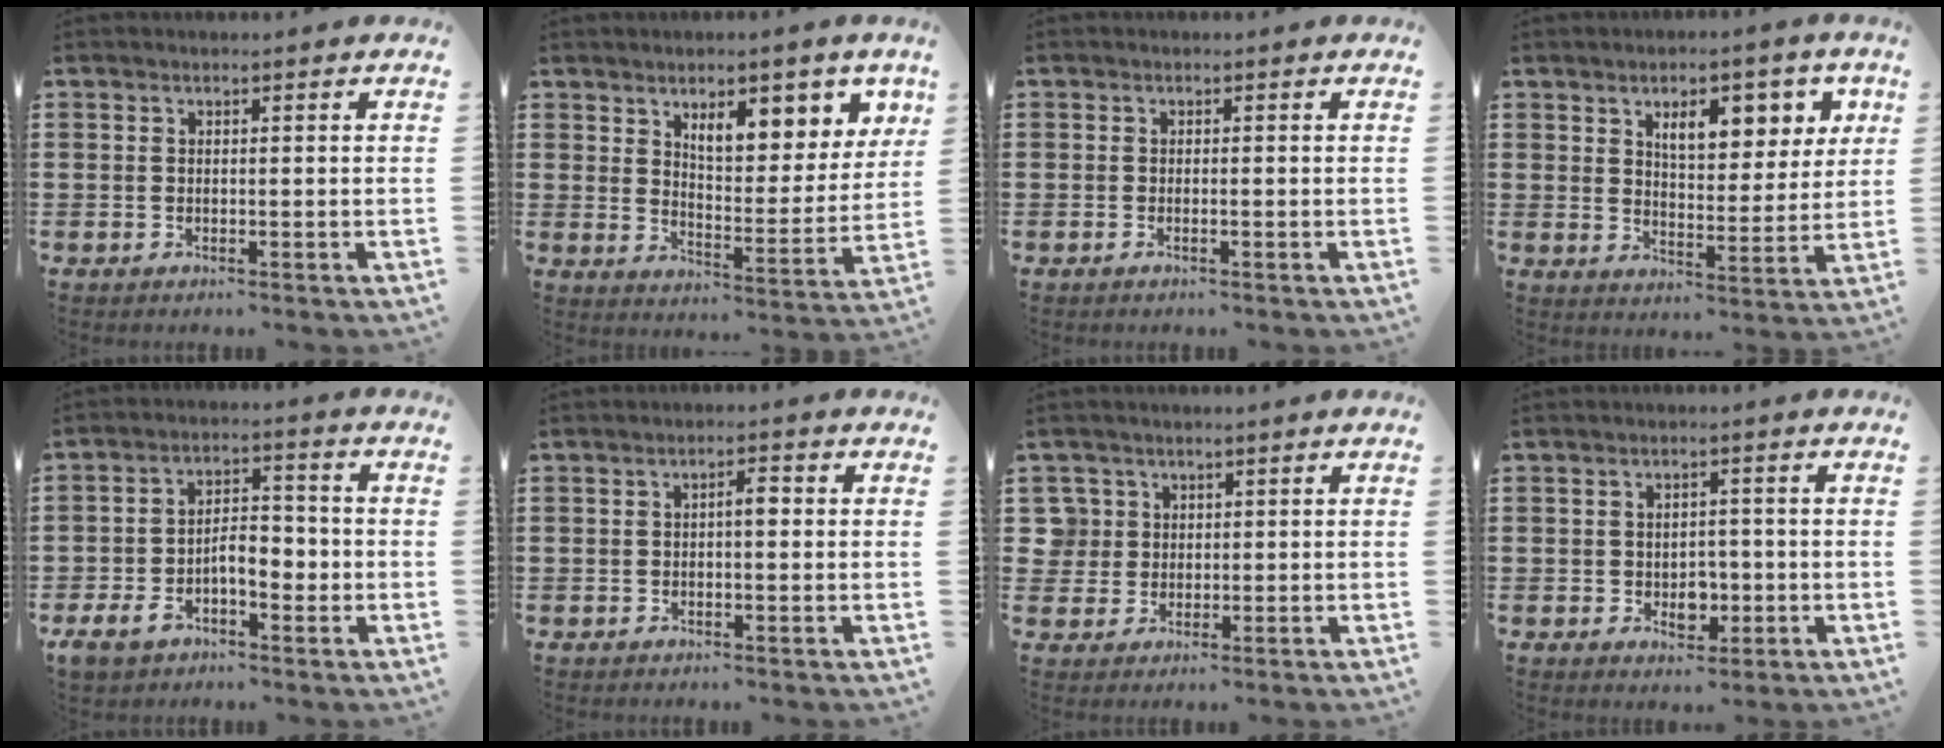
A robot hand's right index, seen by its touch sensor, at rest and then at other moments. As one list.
[{"total": 8.4, "force": [5.6, 3.3, 5.2], "torque": [-0.090, -0.018, 0.094]}, {"total": 0.5, "force": [-0.3, 0.0, 0.4], "torque": [-0.008, -0.002, -0.005]}, {"total": 7.7, "force": [4.1, 3.6, 5.5], "torque": [-0.083, -0.004, 0.063]}, {"total": 6.7, "force": [-2.4, 3.9, 4.9], "torque": [-0.085, 0.008, -0.048]}, {"total": 2.2, "force": [0.0, 0.7, 2.1], "torque": [-0.040, 0.004, -0.003]}, {"total": 3.6, "force": [0.7, 3.5, 0.1], "torque": [-0.022, 0.014, 0.012]}, {"total": 3.5, "force": [-0.8, 2.5, 2.3], "torque": [-0.037, -0.001, -0.018]}]